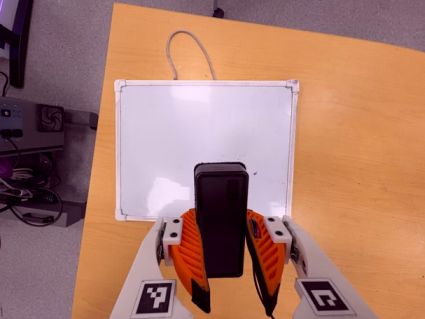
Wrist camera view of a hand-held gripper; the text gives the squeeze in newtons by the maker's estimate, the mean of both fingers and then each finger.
{"total": 8.2, "left": 7.0, "right": 9.4}